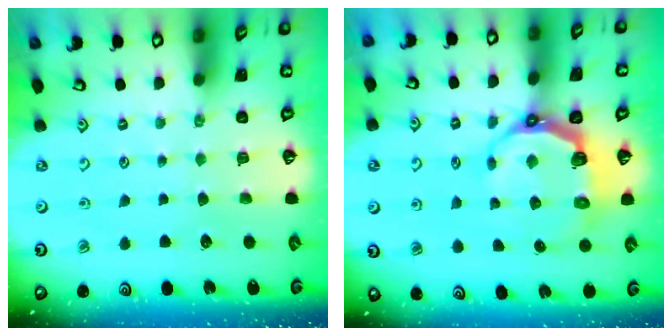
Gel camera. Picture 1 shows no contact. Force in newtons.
{"total": 8.7, "press": 7.1, "slide": 5.0}